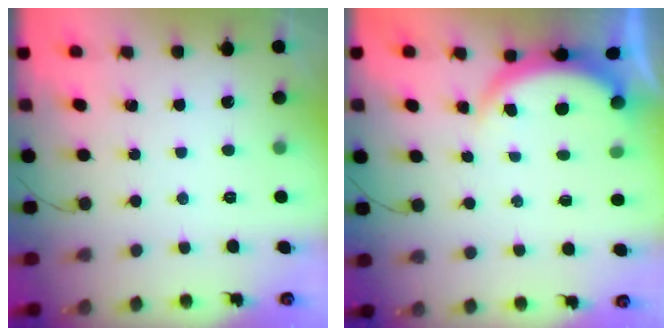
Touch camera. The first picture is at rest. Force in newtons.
{"total": 4.9, "press": 4.9, "slide": 0.4}